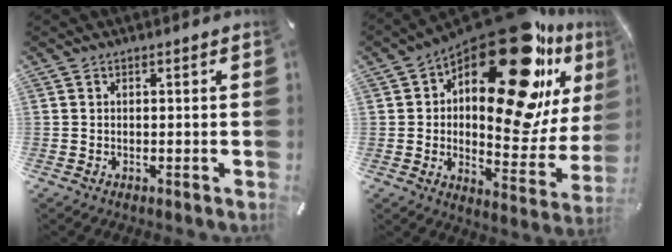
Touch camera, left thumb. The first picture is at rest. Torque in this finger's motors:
{"motor_torque": [1.78, 1.78, 2.00, -0.77, 0.65]}